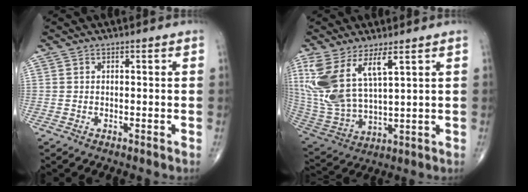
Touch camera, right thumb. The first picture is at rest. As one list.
[{"total": 14.8, "force": [6.6, 5.7, 12.0], "torque": [-0.260, -0.026, 0.147]}]